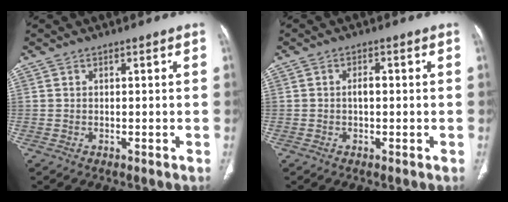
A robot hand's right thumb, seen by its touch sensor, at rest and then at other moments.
{"total": 1.9, "force": [-0.1, 1.1, 1.6], "torque": [-0.028, 0.003, -0.005]}